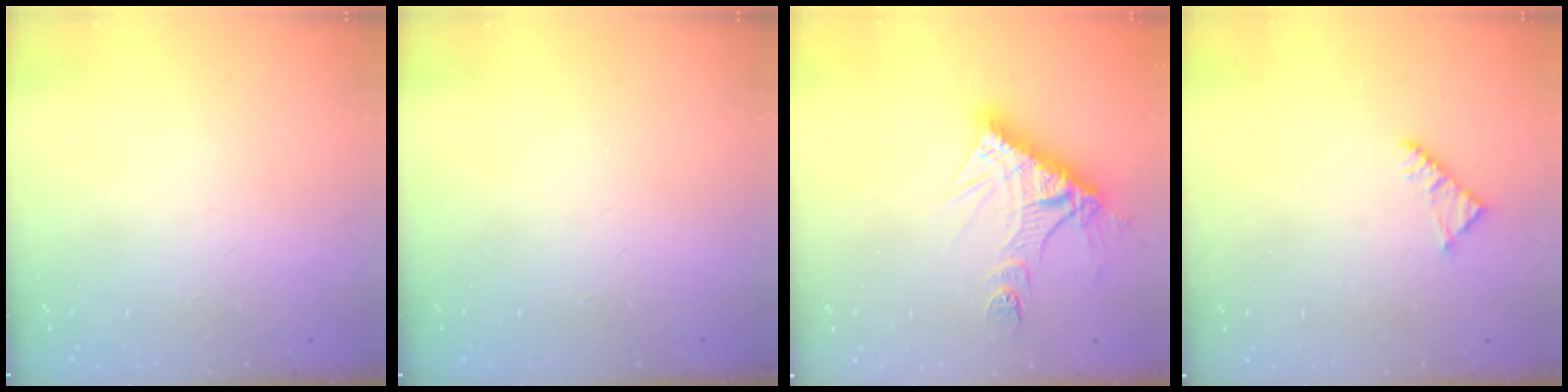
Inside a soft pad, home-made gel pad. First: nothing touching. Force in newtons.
{"total": 0.0}
{"total": 13.5, "press": 13.4, "slide": 1.2}
{"total": 2.3, "press": 2.3, "slide": 0.4}